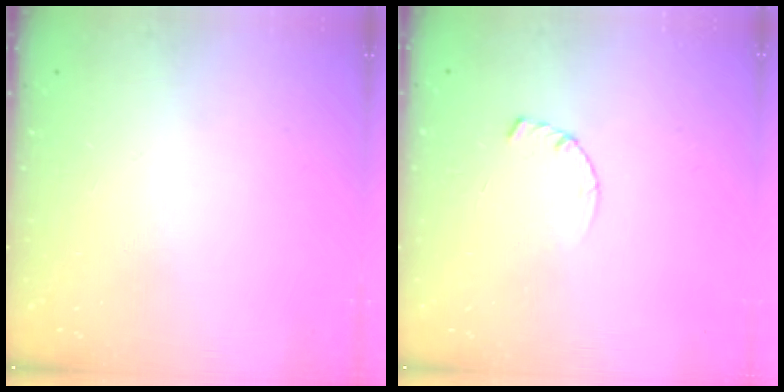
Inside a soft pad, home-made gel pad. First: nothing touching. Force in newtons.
{"total": 3.3, "press": 3.3, "slide": 0.3}